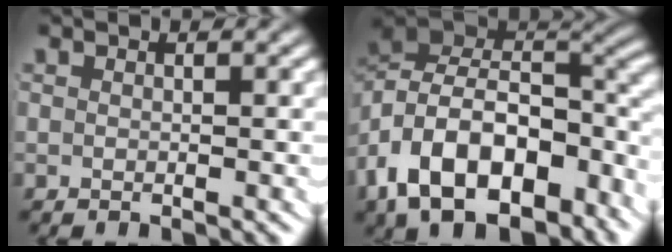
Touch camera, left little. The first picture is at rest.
{"total": 14.5, "force": [-1.8, 10.7, 9.6], "torque": [-0.206, -0.017, -0.026]}